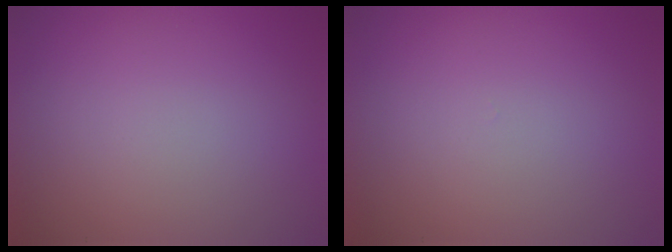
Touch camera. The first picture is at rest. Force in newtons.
{"total": 0.0}